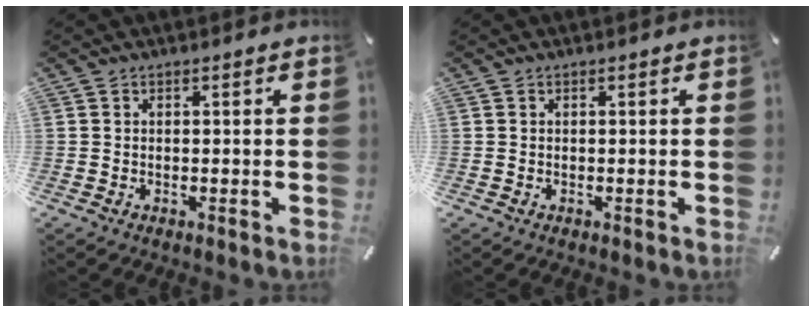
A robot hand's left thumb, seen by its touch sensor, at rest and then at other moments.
{"total": 0.0}